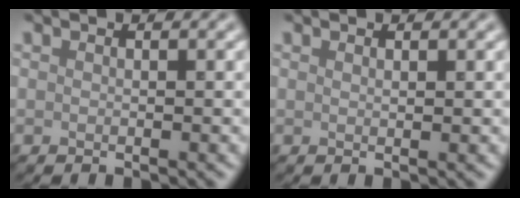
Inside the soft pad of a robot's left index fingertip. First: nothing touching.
{"total": 0.7, "force": [0.4, 0.1, 0.5], "torque": [-0.003, 0.002, 0.006]}